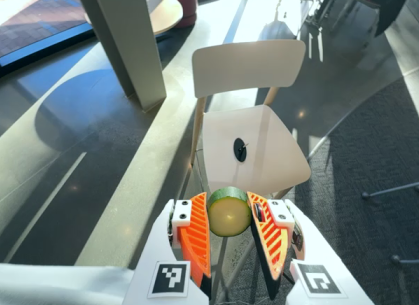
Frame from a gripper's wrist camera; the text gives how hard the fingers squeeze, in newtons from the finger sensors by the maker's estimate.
{"total": 11.2, "left": 11.6, "right": 10.8}